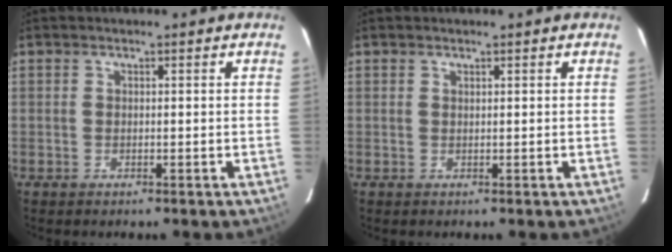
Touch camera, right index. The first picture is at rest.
{"total": 0.0}